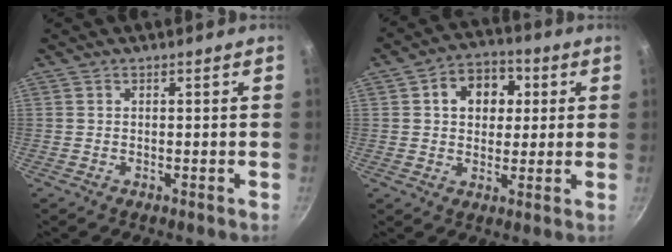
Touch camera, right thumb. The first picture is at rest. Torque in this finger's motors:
{"motor_torque": [-0.33, 0.55, 0.37, -0.04, 0.07]}